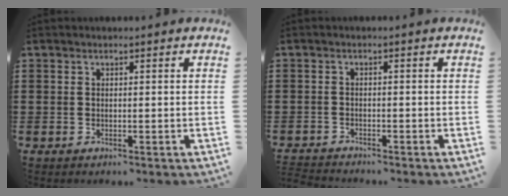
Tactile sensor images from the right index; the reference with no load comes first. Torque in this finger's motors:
{"motor_torque": [-1.20, 0.94, -1.06, -0.11]}